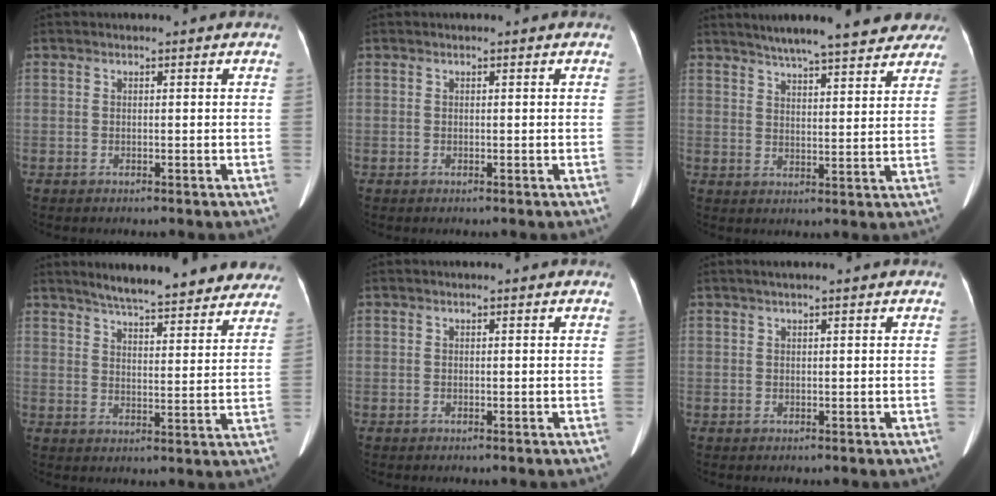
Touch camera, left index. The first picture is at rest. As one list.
[{"total": 0.0}, {"total": 18.5, "force": [15.7, 3.4, 9.3], "torque": [-0.132, 0.024, 0.203]}, {"total": 20.3, "force": [17.8, 3.5, 9.1], "torque": [-0.117, 0.000, 0.222]}, {"total": 0.0}, {"total": 1.5, "force": [1.0, -0.1, 1.1], "torque": [-0.020, 0.013, 0.021]}]